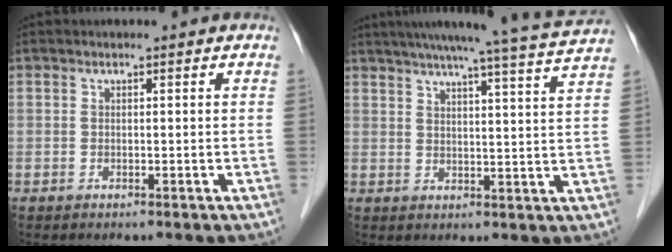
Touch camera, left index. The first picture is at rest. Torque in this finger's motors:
{"motor_torque": [0.50, -0.56, 0.20, 0.11]}